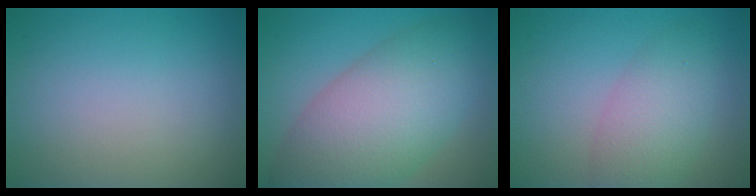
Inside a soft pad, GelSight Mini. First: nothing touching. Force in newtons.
{"total": 10.1, "press": 10.1, "slide": 0.2}
{"total": 4.5, "press": 4.5, "slide": 0.2}